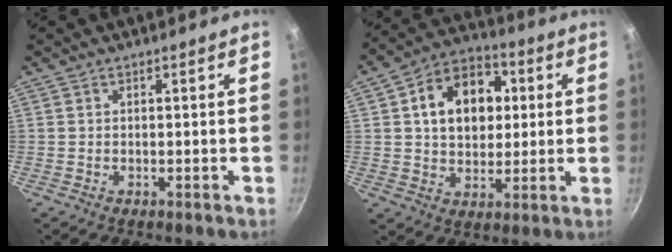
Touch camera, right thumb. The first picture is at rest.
{"total": 15.2, "force": [3.1, 11.1, 9.9], "torque": [-0.118, 0.015, 0.040]}